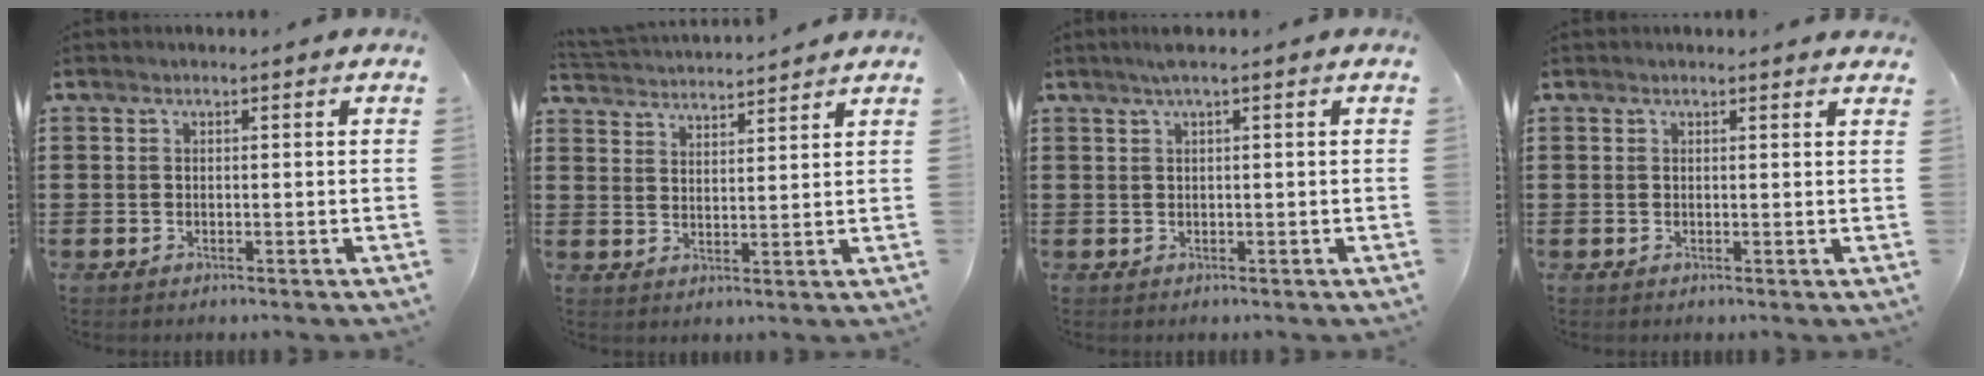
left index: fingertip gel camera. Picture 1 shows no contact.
{"total": 3.3, "force": [3.3, -0.4, -0.3], "torque": [-0.008, -0.020, 0.057]}
{"total": 1.5, "force": [0.7, -0.1, 1.3], "torque": [-0.025, -0.001, 0.013]}
{"total": 0.7, "force": [0.7, 0.0, 0.3], "torque": [-0.008, -0.001, 0.013]}